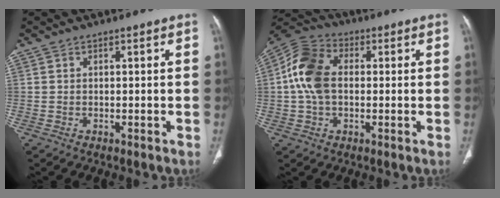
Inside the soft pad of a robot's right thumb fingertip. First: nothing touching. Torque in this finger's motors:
{"motor_torque": [-0.39, 0.65, 0.65, 0.22, 0.13]}